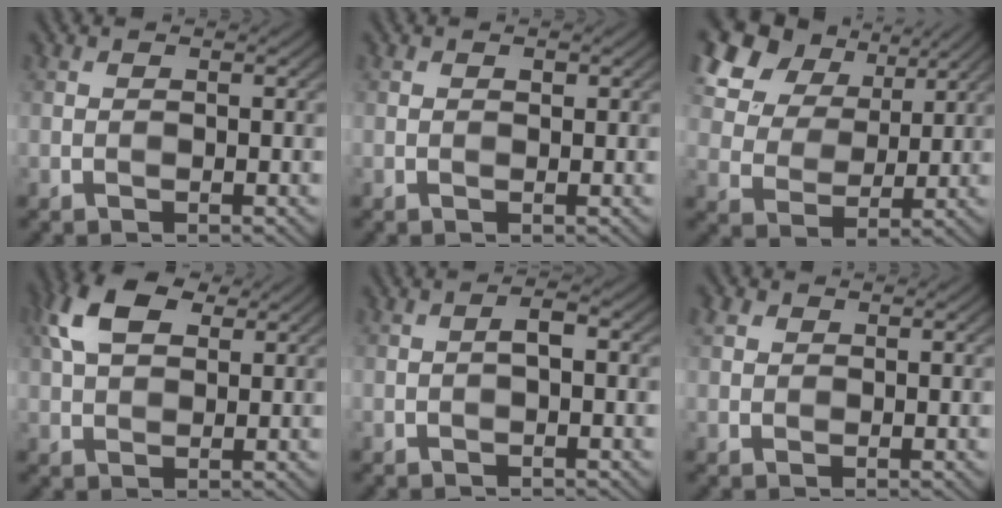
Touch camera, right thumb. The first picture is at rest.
{"total": 0.5, "force": [0.3, 0.3, 0.3], "torque": [-0.001, -0.002, 0.003]}
{"total": 14.7, "force": [8.2, 9.8, 7.4], "torque": [-0.219, 0.027, 0.181]}
{"total": 8.0, "force": [3.4, 4.5, 5.7], "torque": [-0.131, 0.018, 0.061]}
{"total": 1.5, "force": [-0.2, 0.4, 1.4], "torque": [-0.025, 0.007, -0.007]}
{"total": 1.6, "force": [0.8, 1.2, 0.6], "torque": [-0.017, 0.006, 0.015]}